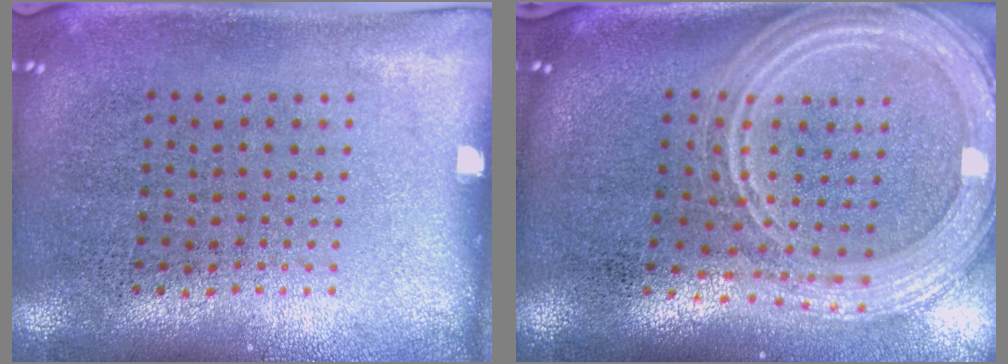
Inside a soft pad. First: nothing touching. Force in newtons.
{"total": 3.1, "press": 2.6, "slide": 1.8}